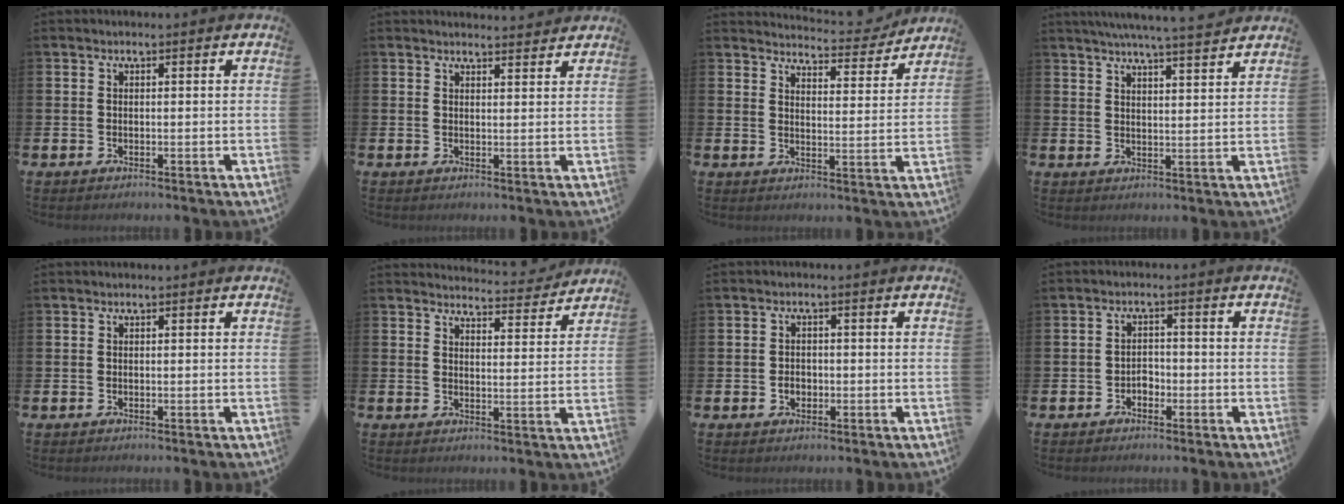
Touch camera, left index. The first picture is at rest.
{"total": 2.3, "force": [2.3, 0.2, -0.1], "torque": [0.005, -0.017, 0.039]}
{"total": 4.9, "force": [4.8, 0.5, 0.4], "torque": [-0.016, -0.038, 0.082]}
{"total": 5.8, "force": [5.5, -0.7, 1.6], "torque": [-0.037, -0.028, 0.096]}
{"total": 0.0}
{"total": 4.3, "force": [4.3, 0.4, 0.3], "torque": [0.000, -0.037, 0.070]}
{"total": 1.8, "force": [-0.4, 1.5, 1.0], "torque": [-0.007, 0.001, -0.014]}
{"total": 1.9, "force": [-1.2, 1.3, 0.6], "torque": [-0.009, 0.002, -0.028]}